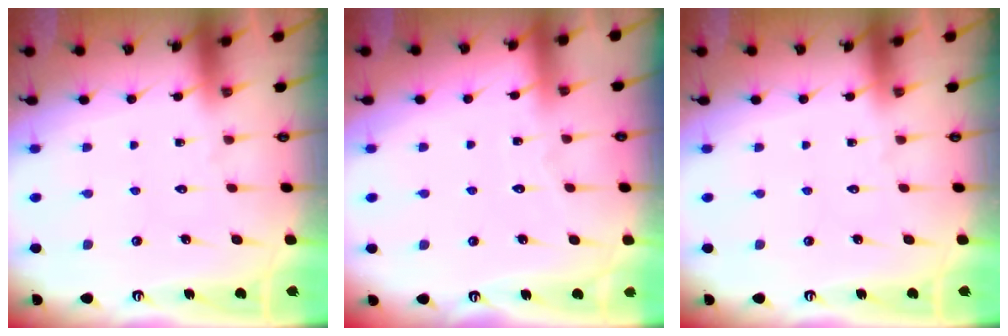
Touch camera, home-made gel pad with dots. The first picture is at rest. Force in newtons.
{"total": 1.8, "press": 1.8, "slide": 0.2}
{"total": 0.0}